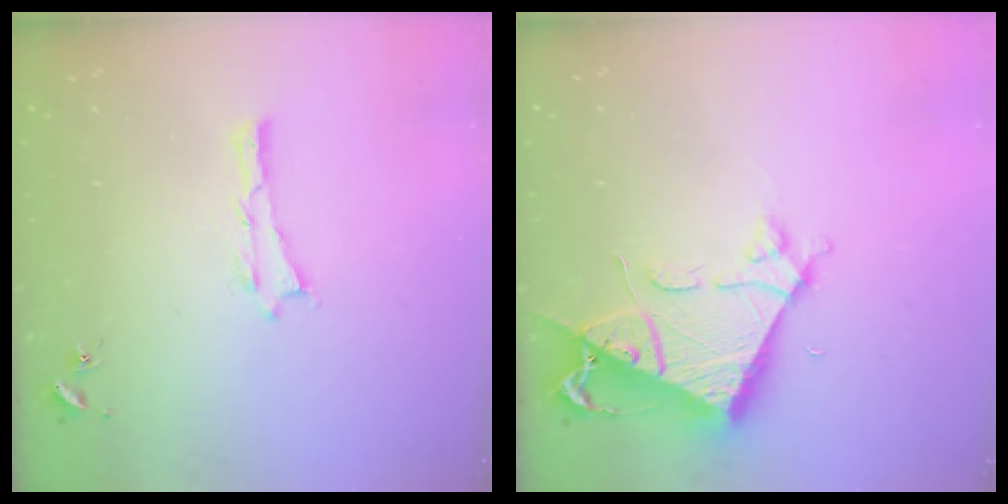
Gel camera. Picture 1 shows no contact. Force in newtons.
{"total": 7.2, "press": 7.2, "slide": 0.7}